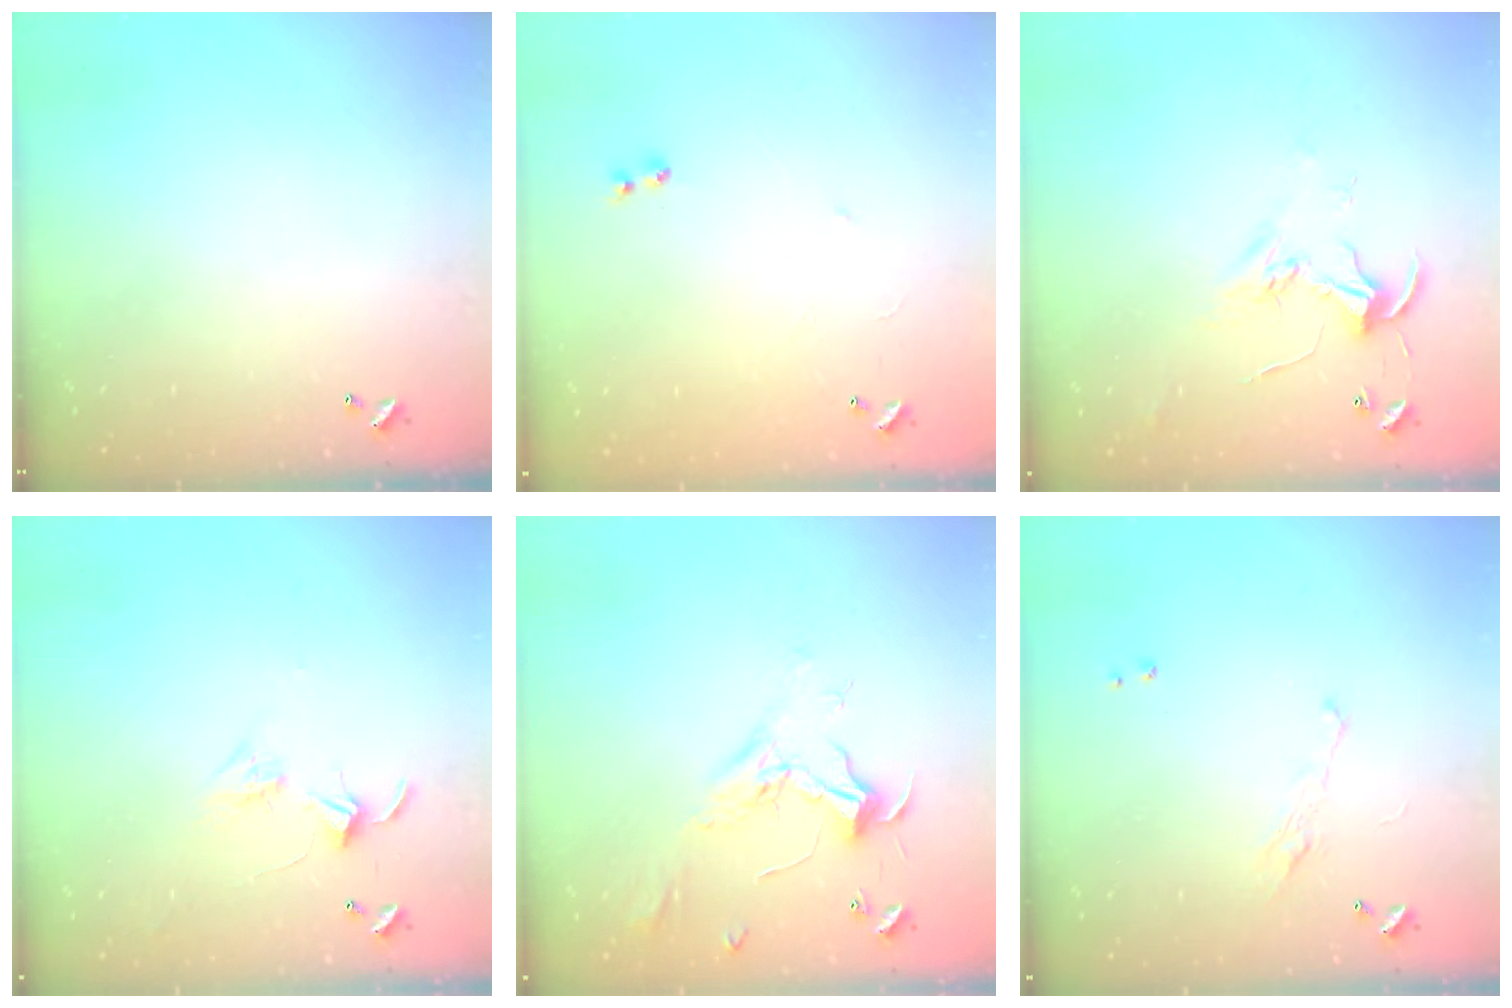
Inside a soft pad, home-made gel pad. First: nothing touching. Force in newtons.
{"total": 6.4, "press": 6.4, "slide": 1.0}
{"total": 2.5, "press": 2.5, "slide": 0.2}
{"total": 2.8, "press": 2.8, "slide": 0.2}
{"total": 2.5, "press": 2.3, "slide": 0.8}
{"total": 2.0, "press": 1.9, "slide": 0.7}